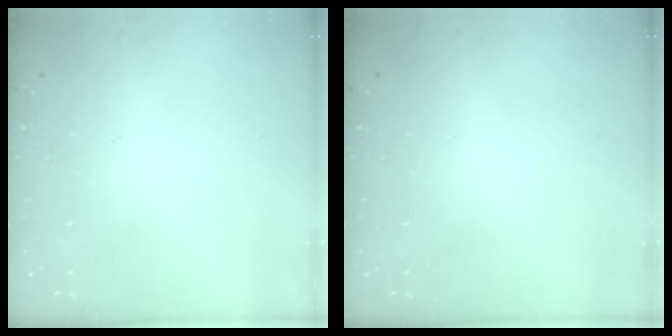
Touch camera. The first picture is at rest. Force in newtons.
{"total": 0.0}